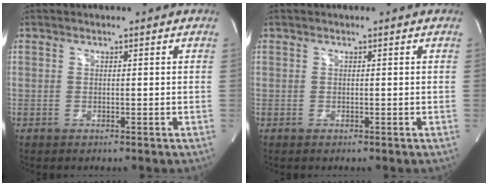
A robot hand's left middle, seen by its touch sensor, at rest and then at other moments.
{"total": 0.0}